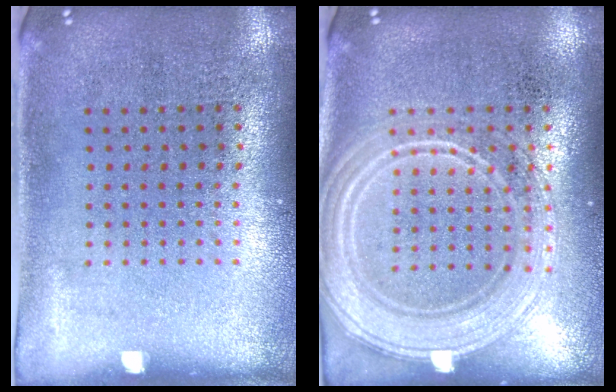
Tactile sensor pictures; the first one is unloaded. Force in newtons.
{"total": 2.5, "press": 2.5, "slide": 0.4}